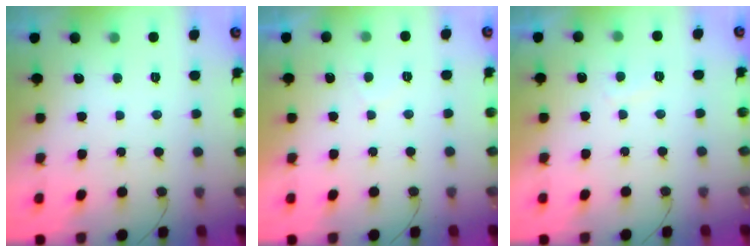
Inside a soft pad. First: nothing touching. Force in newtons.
{"total": 1.7, "press": 1.5, "slide": 0.7}
{"total": 1.1, "press": 1.0, "slide": 0.6}